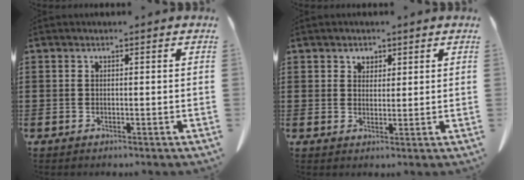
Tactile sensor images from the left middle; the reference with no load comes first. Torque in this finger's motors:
{"motor_torque": [0.29, 0.20, 0.00, 0.01]}